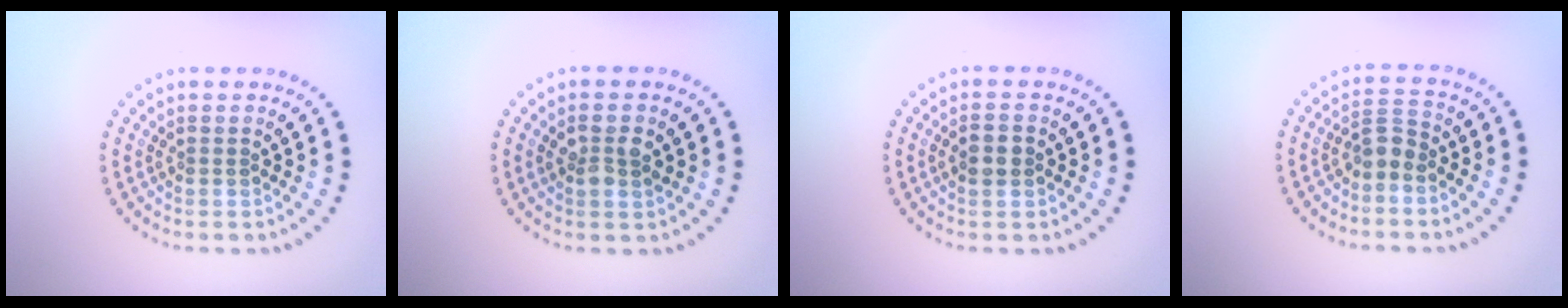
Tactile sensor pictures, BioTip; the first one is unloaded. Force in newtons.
{"total": 1.9, "press": 1.9, "slide": 0.5}
{"total": 1.9, "press": 1.9, "slide": 0.2}
{"total": 2.1, "press": 1.7, "slide": 1.2}